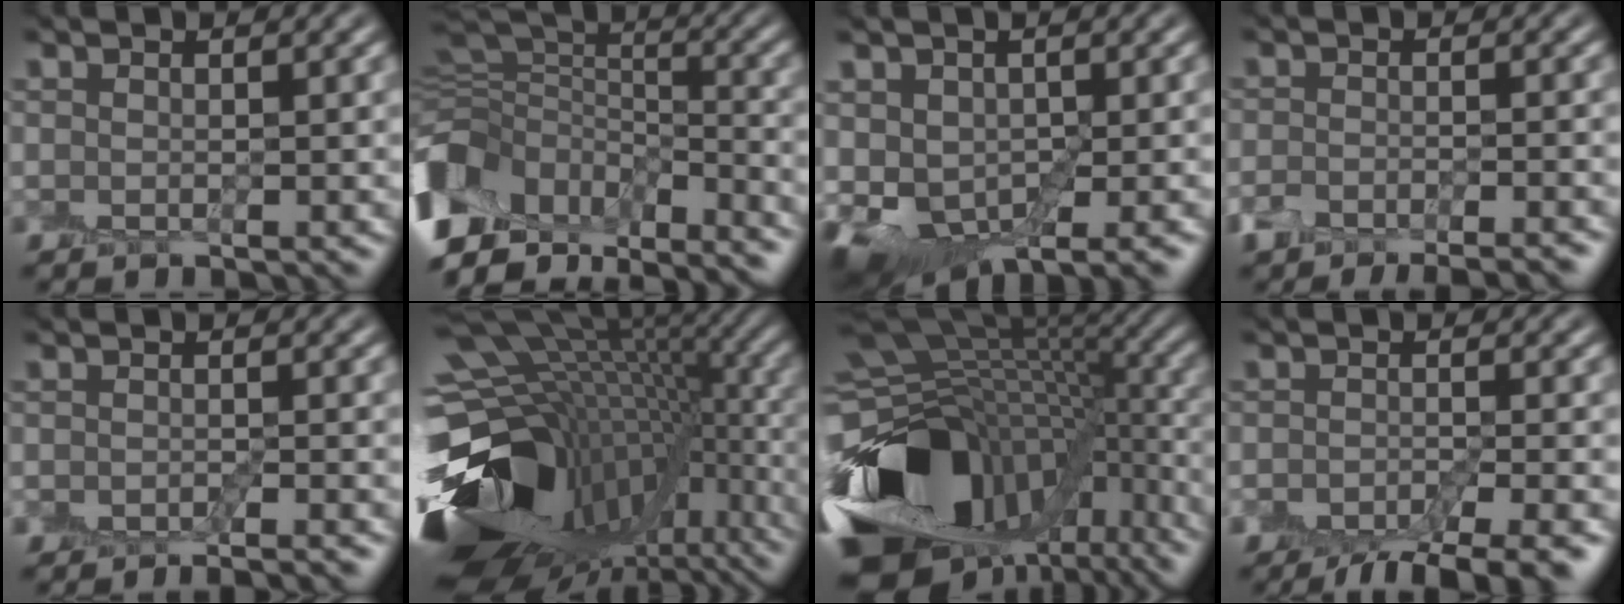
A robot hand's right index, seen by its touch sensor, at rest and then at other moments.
{"total": 13.2, "force": [-8.4, 7.5, 6.9], "torque": [-0.165, 0.015, -0.112]}
{"total": 5.3, "force": [-0.9, 3.5, 3.9], "torque": [-0.077, -0.014, -0.012]}
{"total": 5.2, "force": [-4.4, 1.6, 2.2], "torque": [-0.029, -0.004, -0.069]}
{"total": 2.7, "force": [-2.4, 0.1, 1.1], "torque": [-0.017, -0.004, -0.032]}
{"total": 17.5, "force": [-3.9, 9.8, 13.9], "torque": [-0.250, -0.003, -0.023]}
{"total": 19.3, "force": [-8.7, 12.7, 11.5], "torque": [-0.199, -0.025, -0.075]}
{"total": 6.2, "force": [-5.0, 1.4, 3.4], "torque": [-0.045, -0.009, -0.085]}